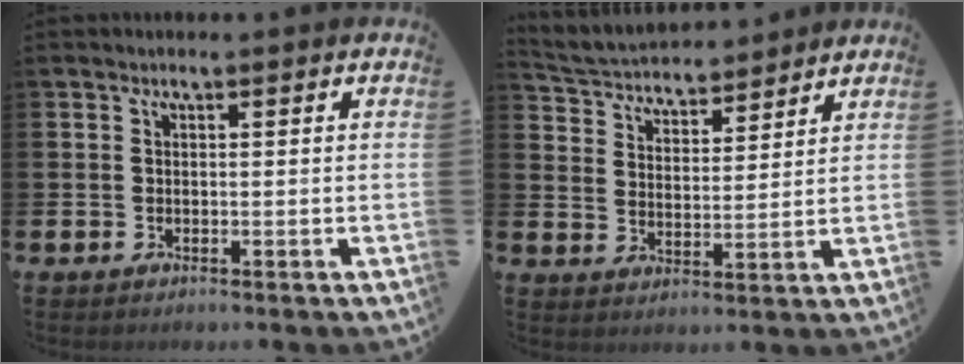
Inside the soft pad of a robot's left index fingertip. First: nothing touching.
{"total": 4.5, "force": [4.3, 1.1, 0.0], "torque": [-0.025, -0.033, 0.073]}